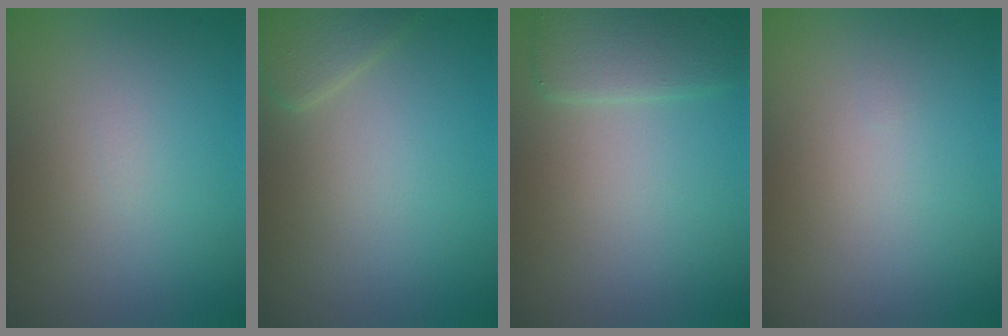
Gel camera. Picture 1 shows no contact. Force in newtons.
{"total": 2.2, "press": 2.1, "slide": 0.2}
{"total": 3.5, "press": 3.5, "slide": 0.1}
{"total": 0.0}